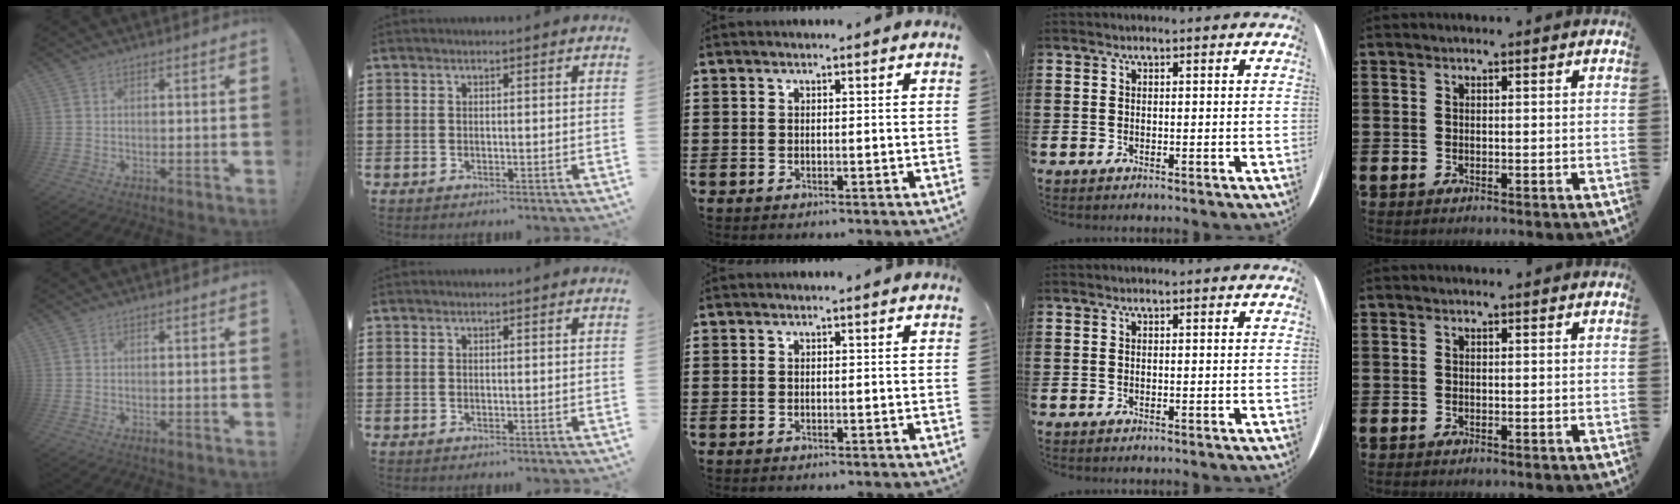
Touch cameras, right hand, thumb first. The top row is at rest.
{}